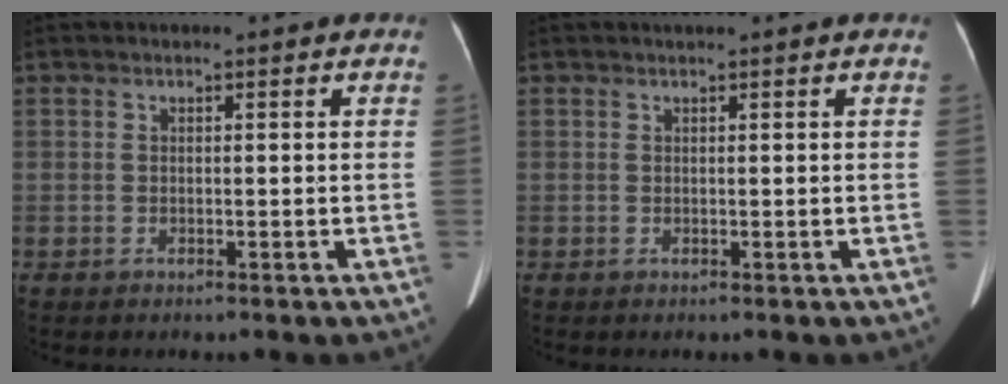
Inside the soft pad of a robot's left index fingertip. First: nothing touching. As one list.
[{"total": 1.1, "force": [0.9, -0.2, 0.6], "torque": [-0.008, 0.015, 0.020]}]